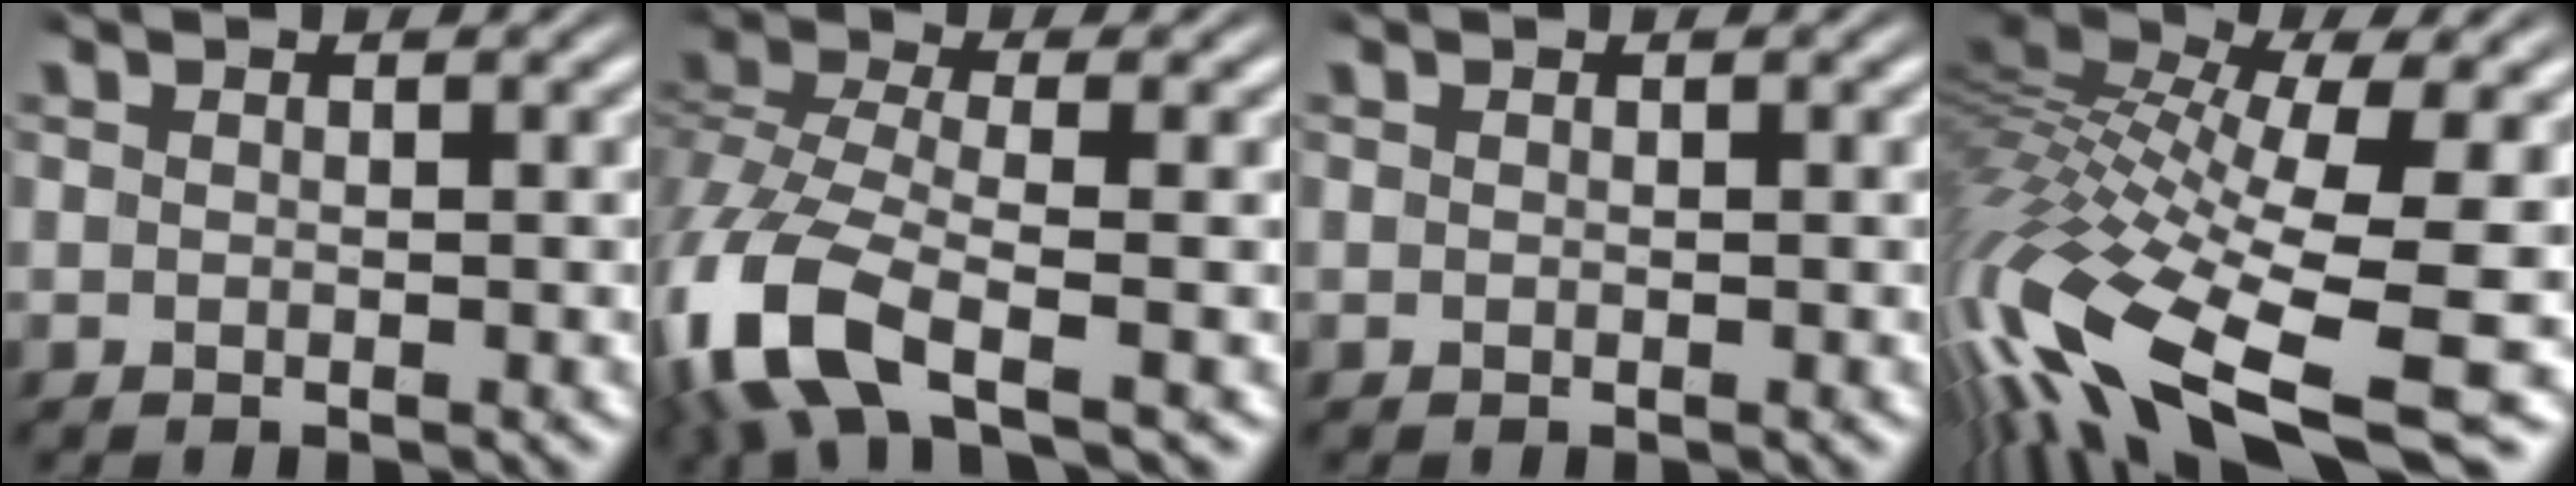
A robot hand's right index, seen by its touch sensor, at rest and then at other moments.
{"total": 7.4, "force": [-3.1, 3.9, 5.5], "torque": [-0.157, -0.051, -0.026]}
{"total": 1.2, "force": [0.0, -1.1, -0.4], "torque": [0.016, -0.012, 0.010]}
{"total": 11.2, "force": [-4.6, 5.3, 8.7], "torque": [-0.196, -0.058, -0.050]}